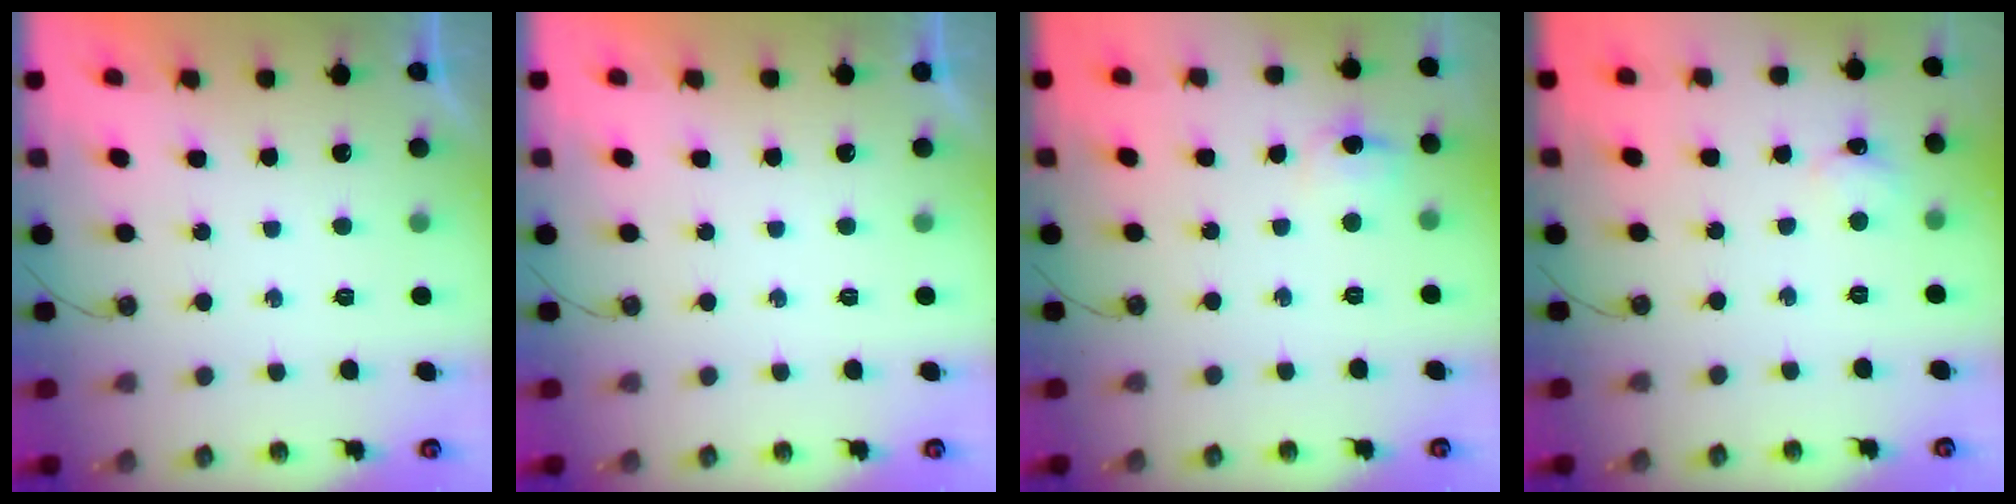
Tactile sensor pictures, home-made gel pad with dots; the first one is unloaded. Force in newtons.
{"total": 0.0}
{"total": 6.7, "press": 6.7, "slide": 0.7}
{"total": 2.6, "press": 2.6, "slide": 0.4}